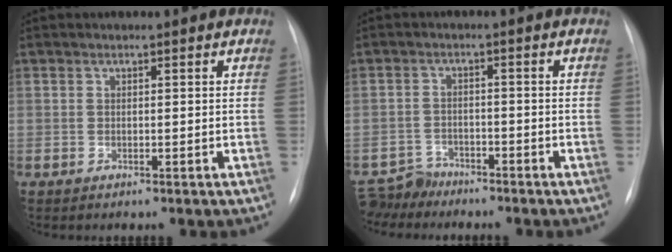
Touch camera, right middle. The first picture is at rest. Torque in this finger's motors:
{"motor_torque": [-0.21, -0.21, -0.12, -0.03]}